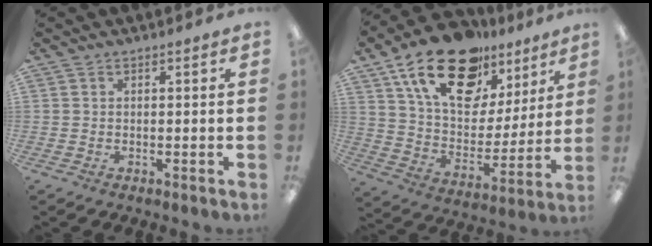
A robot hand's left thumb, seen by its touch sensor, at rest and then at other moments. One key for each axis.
{"total": 22.2, "fx": 14.6, "fy": 11.8, "fz": 11.9, "tx": -0.203, "ty": -0.079, "tz": 0.261}